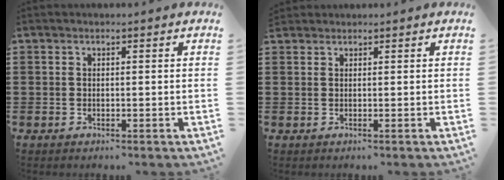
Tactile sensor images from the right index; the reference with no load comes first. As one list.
[{"total": 0.7, "force": [0.7, 0.1, -0.2], "torque": [0.003, 0.002, 0.013]}]